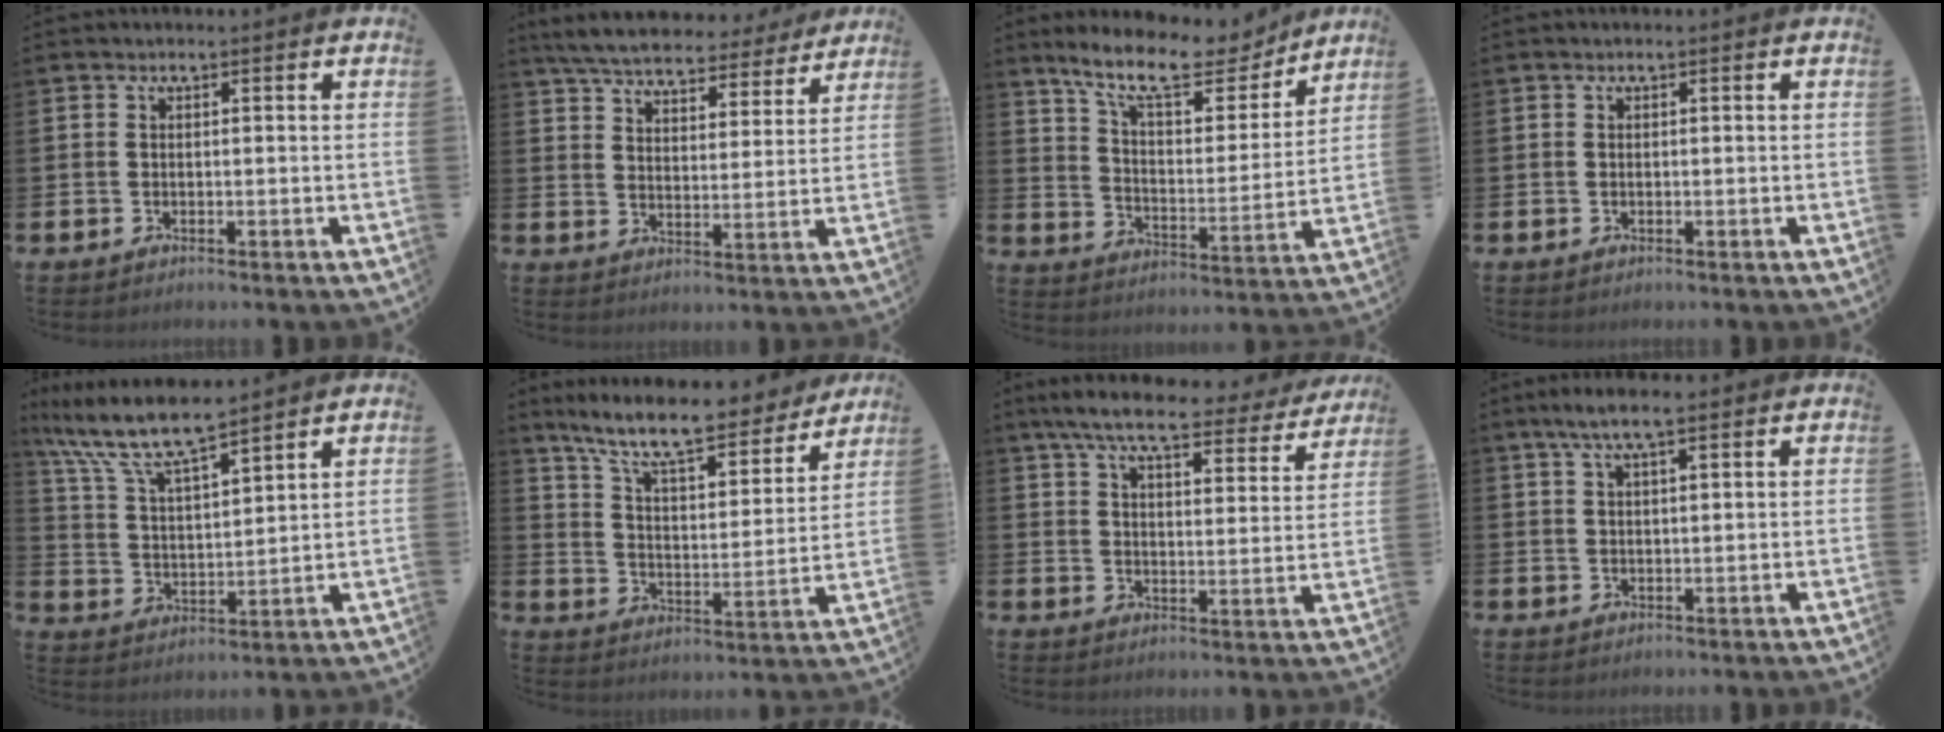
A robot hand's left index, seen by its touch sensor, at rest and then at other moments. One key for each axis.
{"total": 6.6, "fx": 6.2, "fy": 1.3, "fz": 1.6, "tx": -0.064, "ty": -0.036, "tz": 0.110}
{"total": 11.6, "fx": 9.9, "fy": 3.1, "fz": 5.1, "tx": -0.127, "ty": -0.058, "tz": 0.172}
{"total": 0.0}
{"total": 9.1, "fx": 8.1, "fy": 1.4, "fz": 3.8, "tx": -0.109, "ty": -0.041, "tz": 0.144}
{"total": 11.3, "fx": 9.8, "fy": 2.4, "fz": 5.0, "tx": -0.123, "ty": -0.063, "tz": 0.166}
{"total": 8.1, "fx": 7.1, "fy": 1.5, "fz": 3.6, "tx": -0.083, "ty": -0.038, "tz": 0.119}
{"total": 4.6, "fx": 3.2, "fy": 1.2, "fz": 3.0, "tx": -0.055, "ty": -0.001, "tz": 0.055}